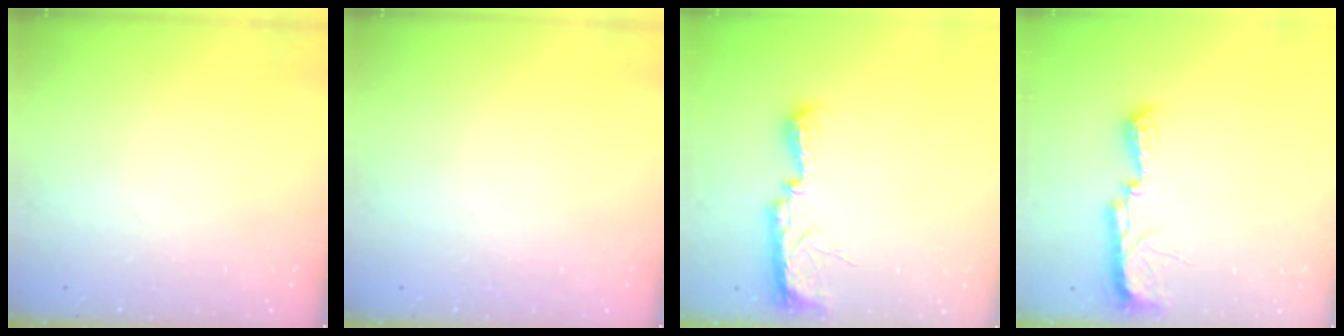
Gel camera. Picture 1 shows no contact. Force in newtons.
{"total": 0.0}
{"total": 8.1, "press": 8.0, "slide": 1.2}
{"total": 9.8, "press": 8.9, "slide": 4.2}